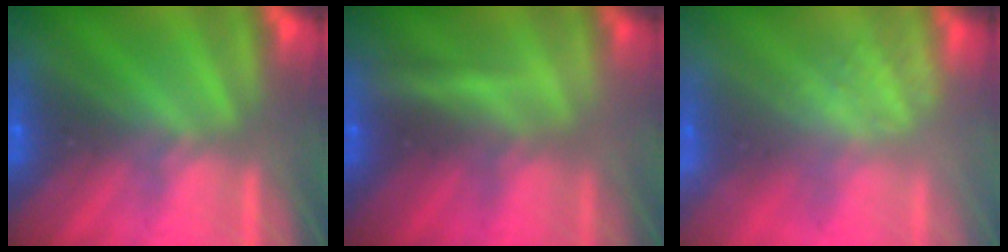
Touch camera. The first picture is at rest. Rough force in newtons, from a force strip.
{"total": 2.0}
{"total": 2.2}